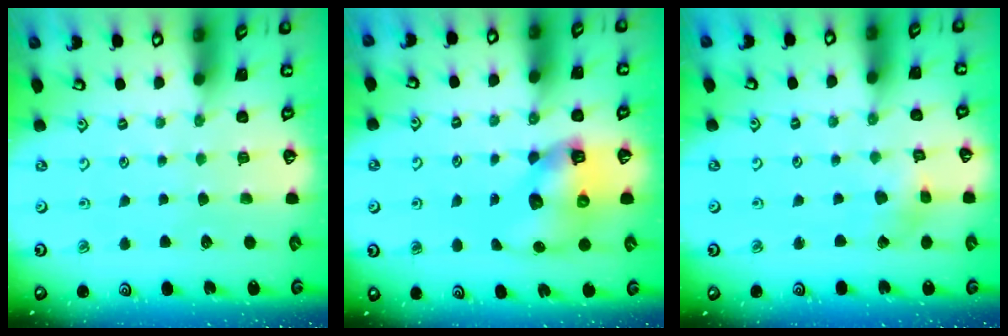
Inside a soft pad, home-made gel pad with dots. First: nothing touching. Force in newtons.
{"total": 10.6, "press": 10.5, "slide": 1.3}
{"total": 2.8, "press": 2.8, "slide": 0.1}